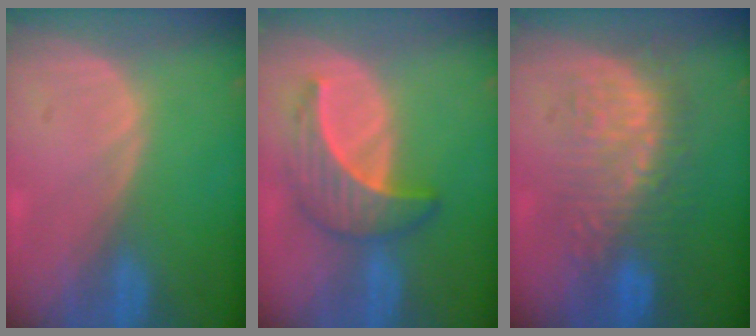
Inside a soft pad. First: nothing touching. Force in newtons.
{"total": 6.9, "press": 6.4, "slide": 2.8}
{"total": 8.9, "press": 8.7, "slide": 1.4}